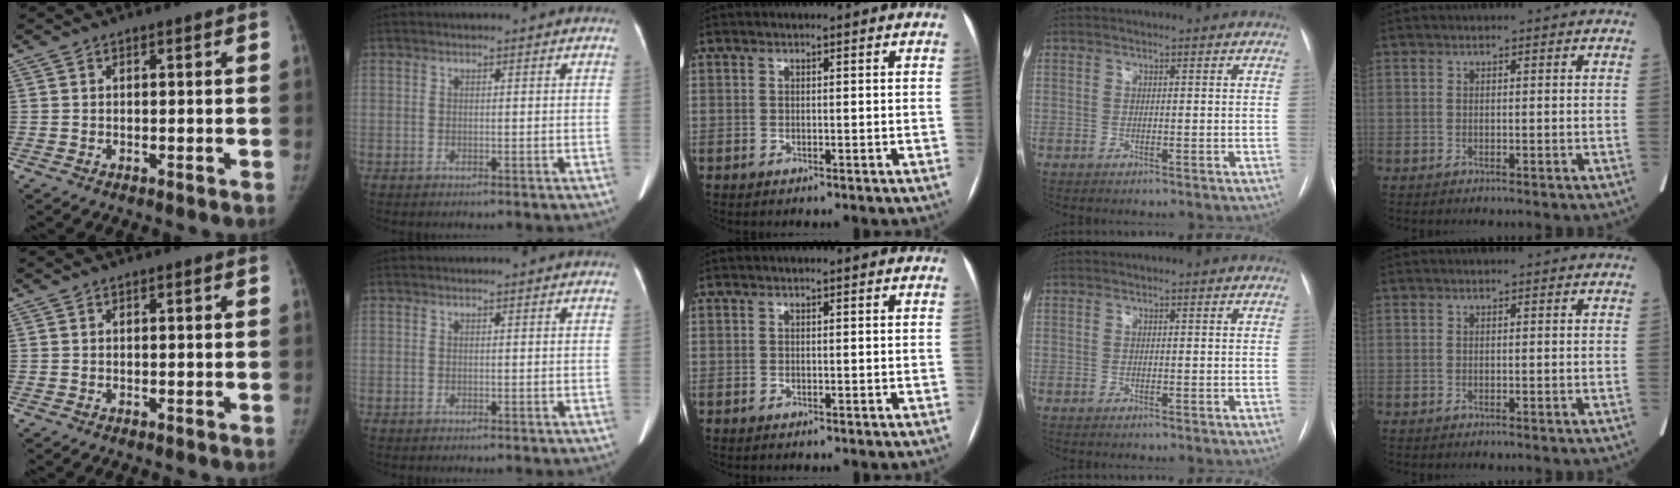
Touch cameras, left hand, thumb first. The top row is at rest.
{}